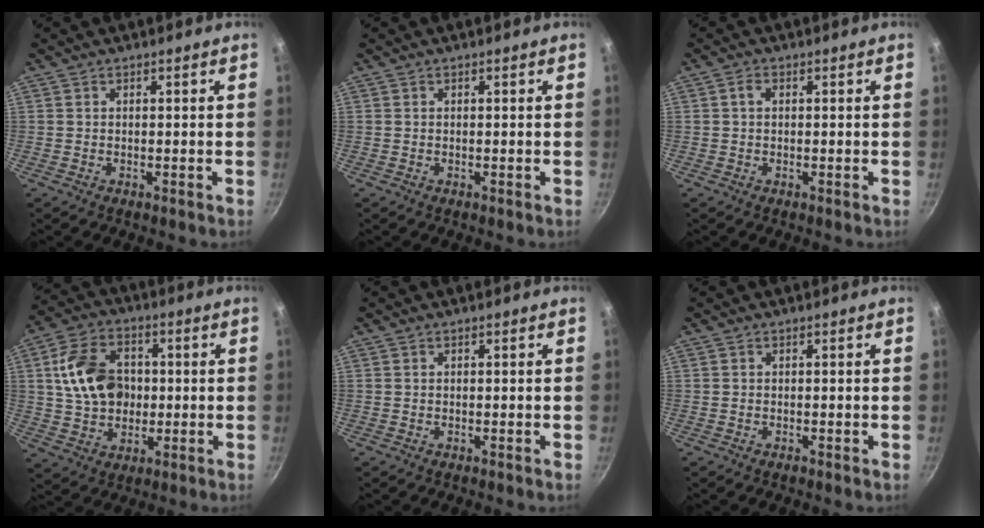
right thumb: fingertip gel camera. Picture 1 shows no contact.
{"total": 0.0}
{"total": 1.6, "force": [0.3, 1.1, 1.1], "torque": [-0.019, 0.006, 0.003]}
{"total": 14.2, "force": [1.6, 10.7, 9.2], "torque": [-0.144, 0.014, 0.026]}
{"total": 0.0}
{"total": 0.0}